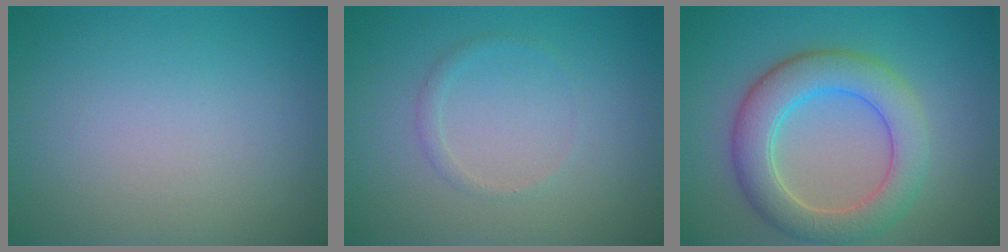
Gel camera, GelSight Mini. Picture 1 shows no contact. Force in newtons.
{"total": 0.9, "press": 0.9, "slide": 0.0}
{"total": 6.3, "press": 6.3, "slide": 0.2}